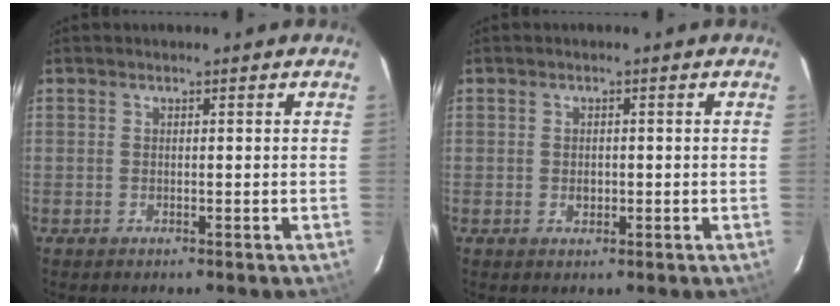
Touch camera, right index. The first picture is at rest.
{"total": 1.8, "force": [-0.3, 1.5, 0.9], "torque": [-0.016, 0.002, -0.005]}